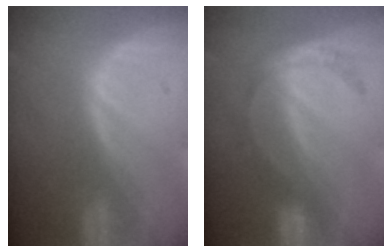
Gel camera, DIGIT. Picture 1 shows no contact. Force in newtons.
{"total": 5.6, "press": 4.8, "slide": 2.8}